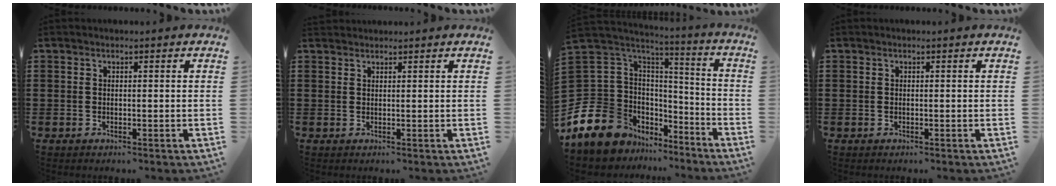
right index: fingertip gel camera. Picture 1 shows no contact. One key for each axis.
{"total": 1.0, "fx": 1.0, "fy": 0.3, "fz": -0.2, "tx": 0.002, "ty": 0.002, "tz": 0.019}
{"total": 13.0, "fx": -8.4, "fy": 9.4, "fz": 3.1, "tx": -0.126, "ty": -0.002, "tz": -0.158}
{"total": 0.0}